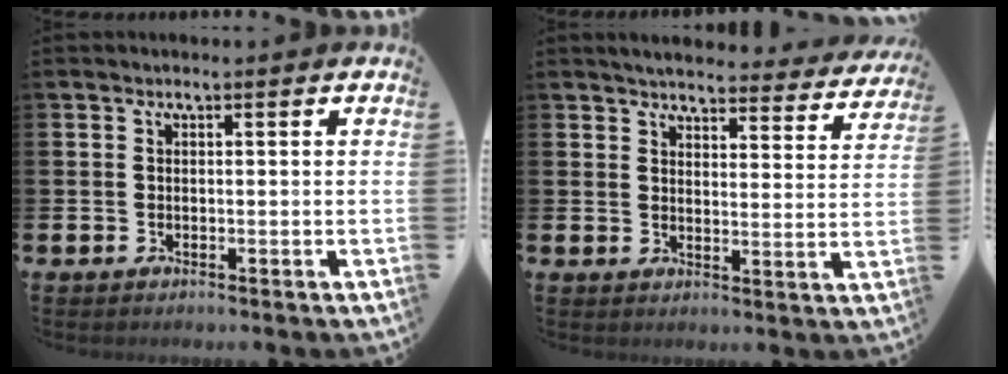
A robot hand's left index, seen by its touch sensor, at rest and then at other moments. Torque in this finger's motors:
{"motor_torque": [0.98, -1.16, 0.26, 0.08]}